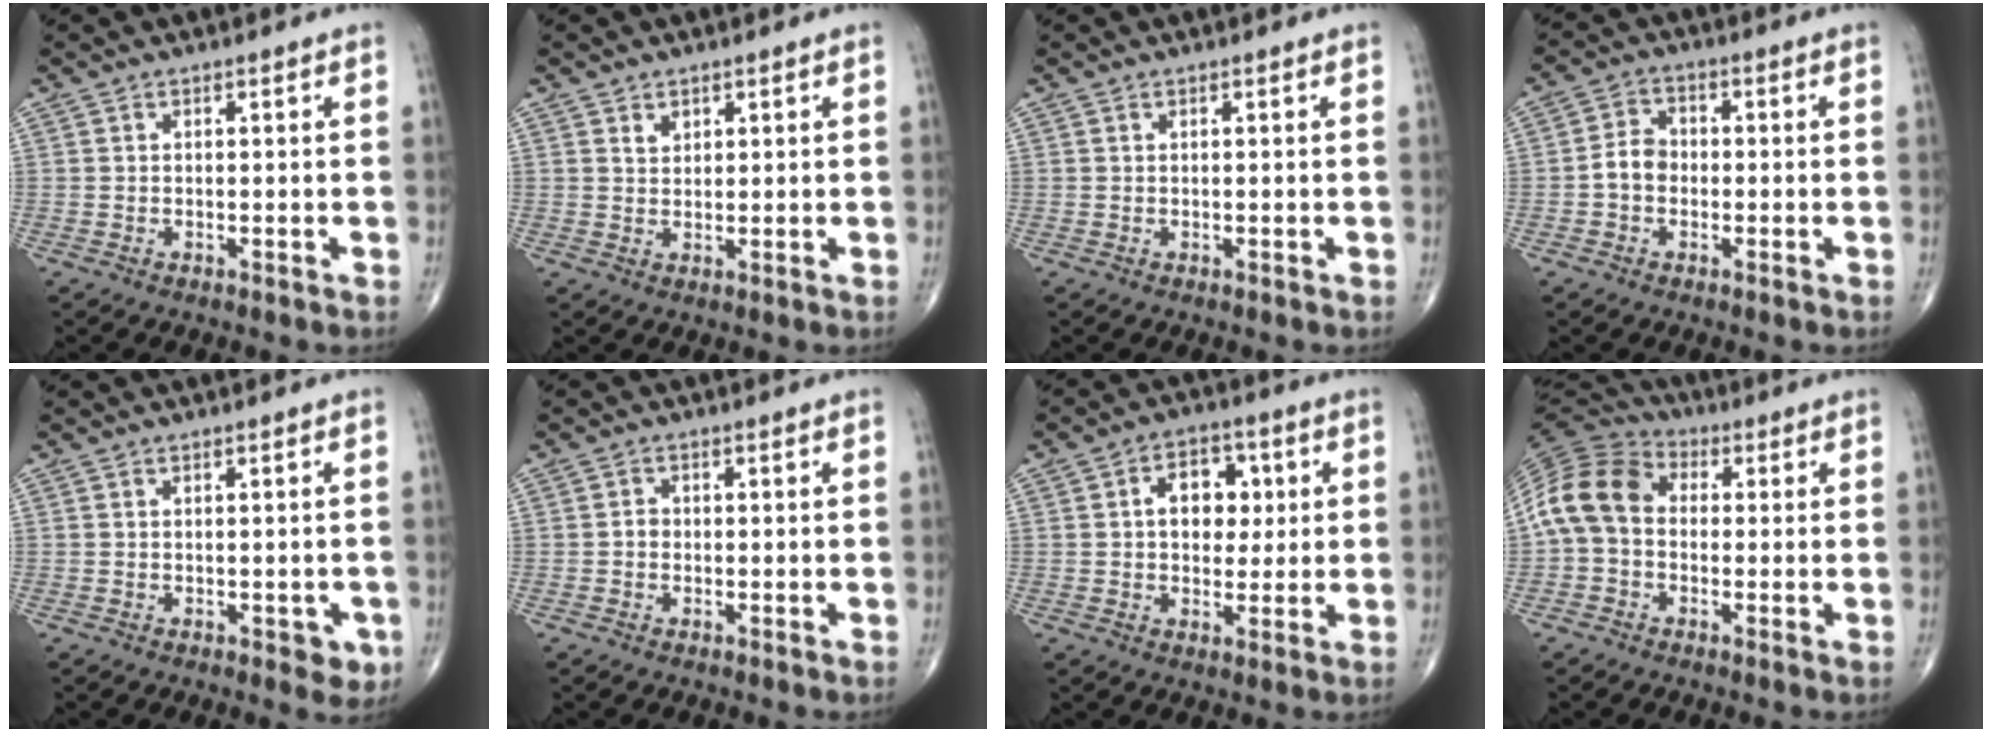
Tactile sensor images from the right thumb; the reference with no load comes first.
{"total": 2.1, "force": [1.2, 1.5, 0.8], "torque": [-0.004, -0.009, 0.021]}
{"total": 0.0}
{"total": 4.6, "force": [-0.9, 3.7, 2.6], "torque": [-0.036, 0.018, -0.026]}
{"total": 3.4, "force": [-1.1, 1.8, 2.7], "torque": [-0.013, -0.001, -0.009]}
{"total": 1.4, "force": [-0.3, 1.2, 0.6], "torque": [-0.003, 0.005, -0.007]}
{"total": 8.8, "force": [1.5, 6.2, 6.1], "torque": [-0.049, 0.009, 0.019]}
{"total": 11.4, "force": [-0.1, 8.7, 7.3], "torque": [-0.139, 0.033, -0.018]}